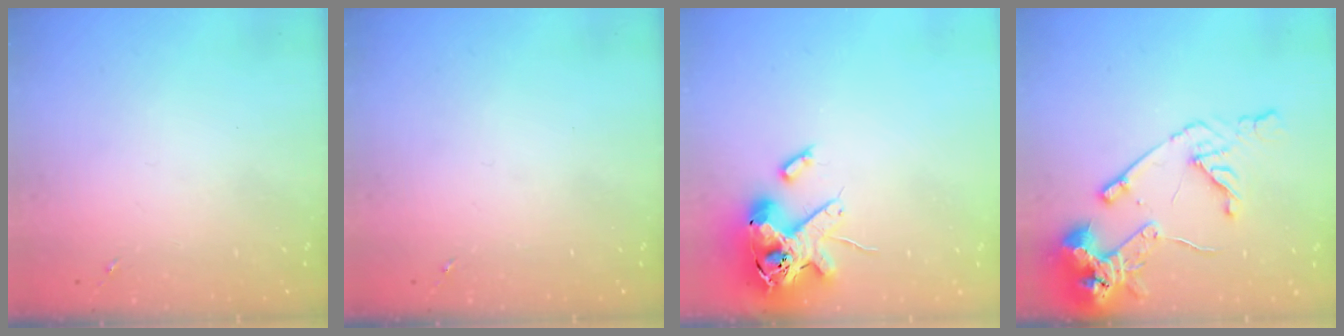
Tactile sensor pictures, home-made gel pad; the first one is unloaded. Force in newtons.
{"total": 0.0}
{"total": 16.4, "press": 16.2, "slide": 2.7}
{"total": 14.9, "press": 14.8, "slide": 2.0}